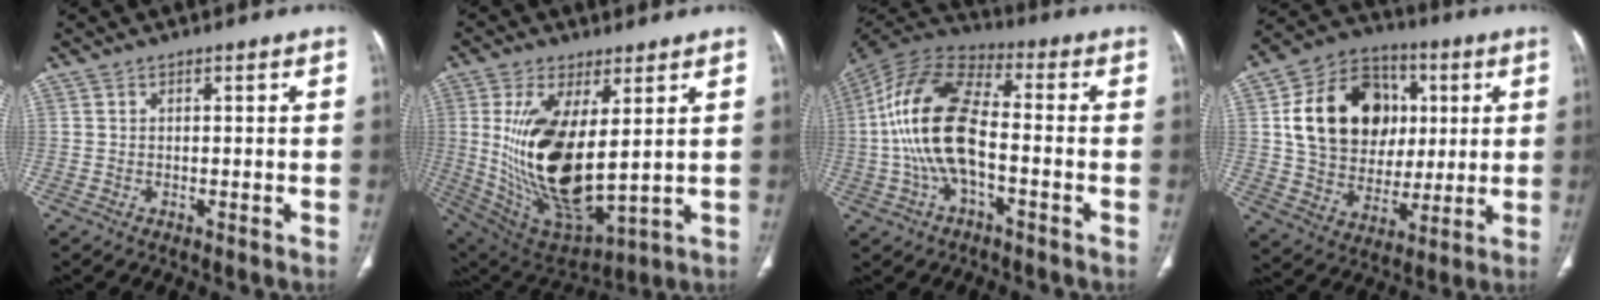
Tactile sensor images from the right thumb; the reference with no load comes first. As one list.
[{"total": 20.9, "force": [2.6, 9.3, 18.6], "torque": [-0.356, -0.031, 0.072]}, {"total": 16.9, "force": [-2.0, 8.2, 14.7], "torque": [-0.296, 0.036, -0.045]}, {"total": 21.3, "force": [4.4, 16.7, 12.5], "torque": [-0.185, 0.010, 0.083]}]